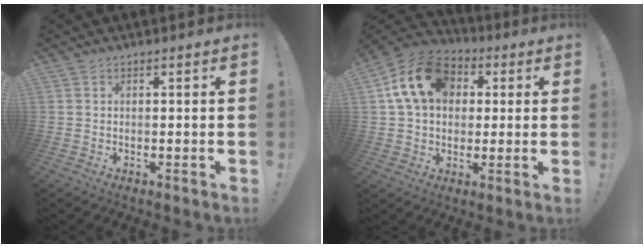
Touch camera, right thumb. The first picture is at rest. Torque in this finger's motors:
{"motor_torque": [0.03, 0.95, 0.45, -0.23, 0.09]}